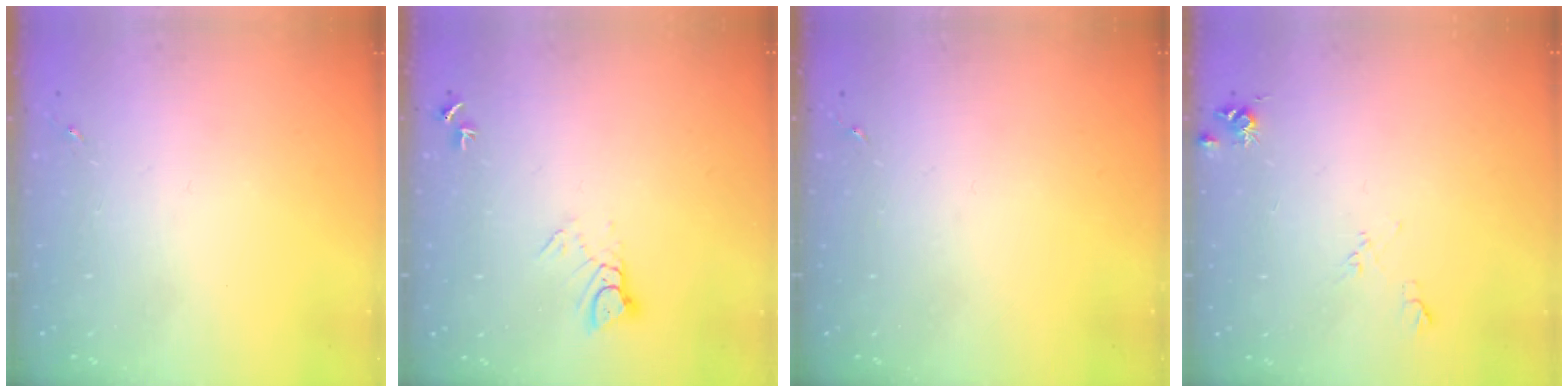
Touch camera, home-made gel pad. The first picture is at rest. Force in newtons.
{"total": 4.3, "press": 4.3, "slide": 0.2}
{"total": 0.0}
{"total": 8.2, "press": 8.2, "slide": 0.8}